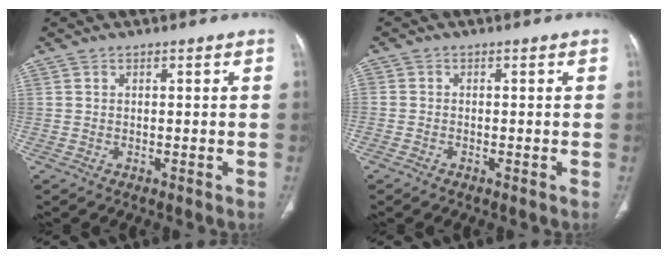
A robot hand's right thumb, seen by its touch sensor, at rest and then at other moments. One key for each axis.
{"total": 1.1, "fx": -0.7, "fy": 0.7, "fz": 0.3, "tx": -0.010, "ty": 0.001, "tz": -0.019}